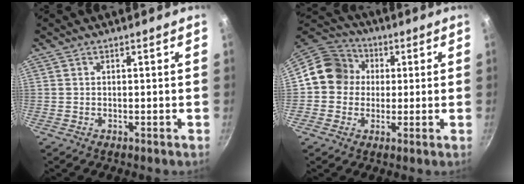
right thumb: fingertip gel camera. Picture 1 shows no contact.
{"total": 10.8, "force": [1.0, 10.0, 4.1], "torque": [-0.036, 0.026, -0.005]}